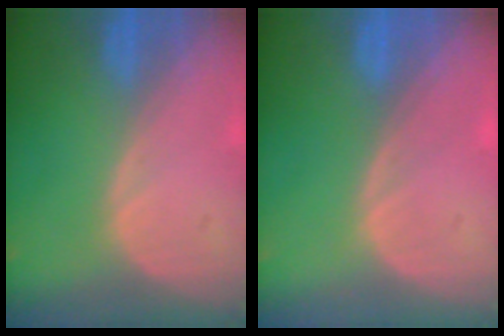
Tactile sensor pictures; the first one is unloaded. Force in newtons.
{"total": 0.0}